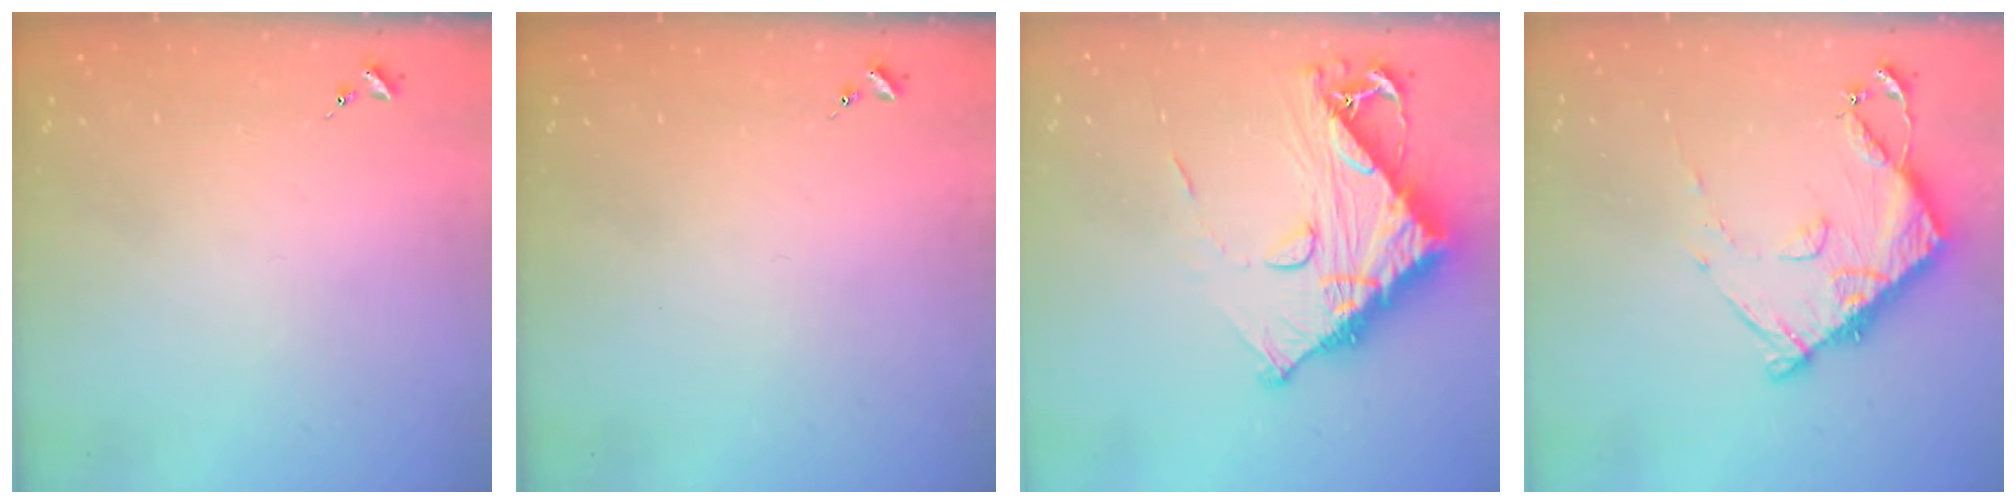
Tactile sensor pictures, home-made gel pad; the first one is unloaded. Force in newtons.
{"total": 0.0}
{"total": 15.0, "press": 14.9, "slide": 1.4}
{"total": 10.7, "press": 10.7, "slide": 1.3}